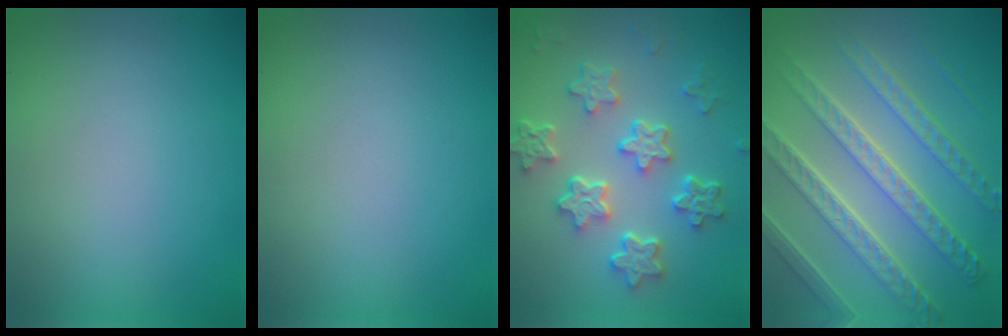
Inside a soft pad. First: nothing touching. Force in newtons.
{"total": 0.0}
{"total": 5.9, "press": 4.7, "slide": 3.6}
{"total": 8.2, "press": 6.4, "slide": 5.1}